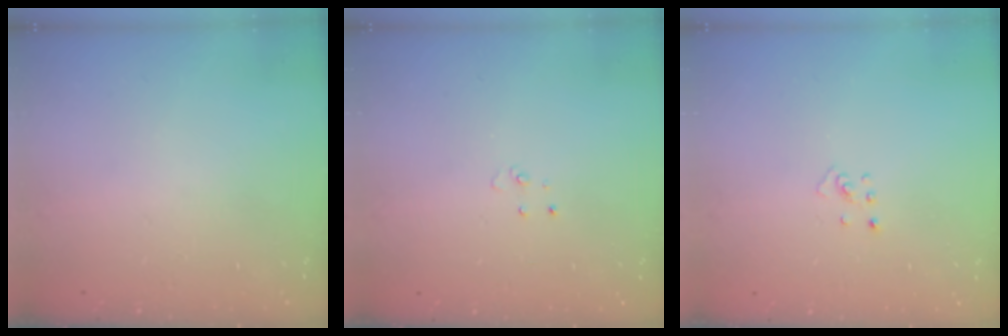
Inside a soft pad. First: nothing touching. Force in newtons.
{"total": 2.7, "press": 2.7, "slide": 0.2}
{"total": 2.5, "press": 2.4, "slide": 0.5}